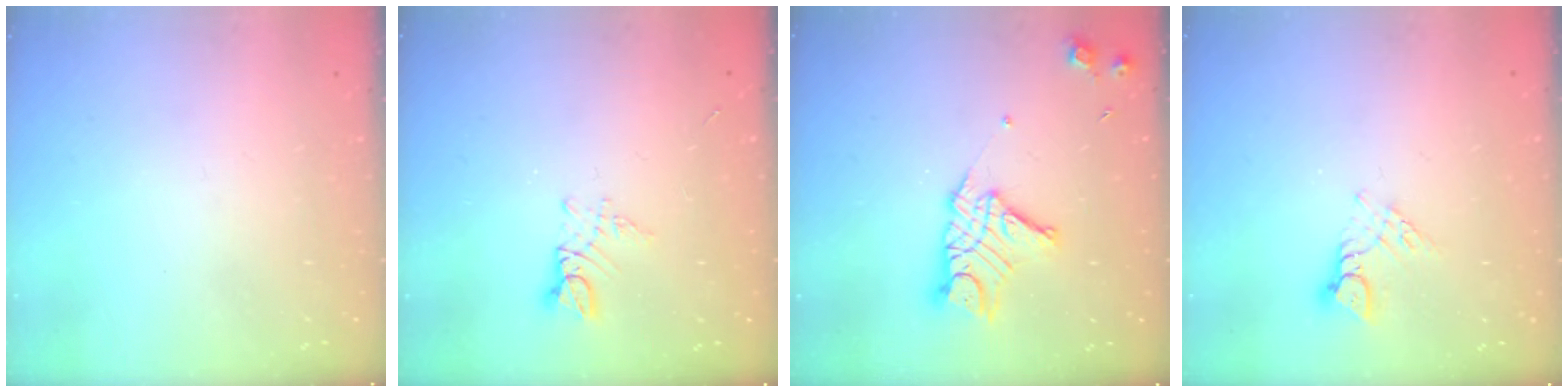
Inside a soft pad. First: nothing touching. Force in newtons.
{"total": 2.7, "press": 2.7, "slide": 0.3}
{"total": 11.9, "press": 11.9, "slide": 1.2}
{"total": 6.7, "press": 6.6, "slide": 0.5}